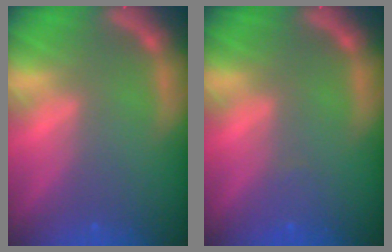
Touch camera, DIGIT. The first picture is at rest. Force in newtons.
{"total": 1.0}